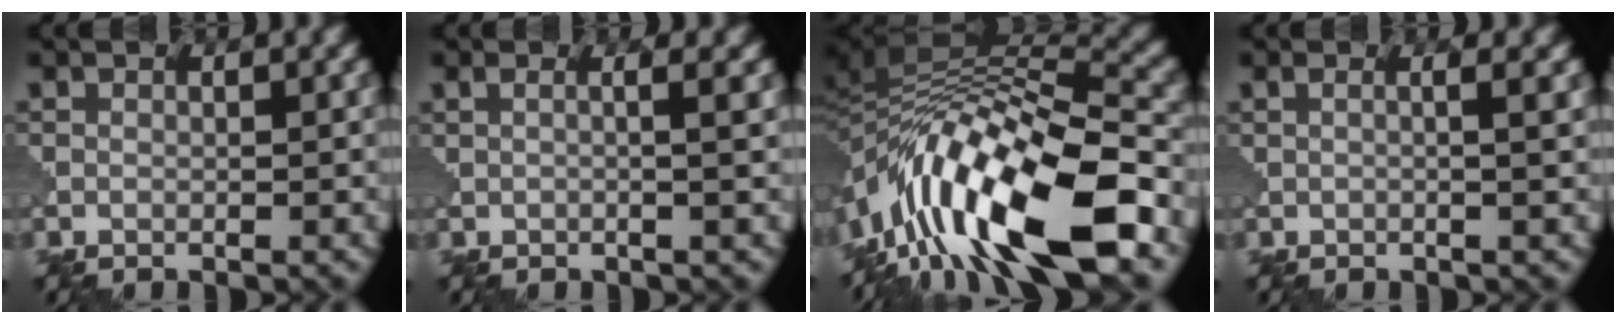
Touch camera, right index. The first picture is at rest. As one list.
[{"total": 2.6, "force": [0.5, 1.0, 2.3], "torque": [-0.017, 0.007, -0.004]}, {"total": 14.2, "force": [-6.9, 5.0, 11.4], "torque": [-0.202, 0.019, -0.107]}, {"total": 2.3, "force": [0.4, 0.9, 2.1], "torque": [-0.013, 0.005, -0.004]}]